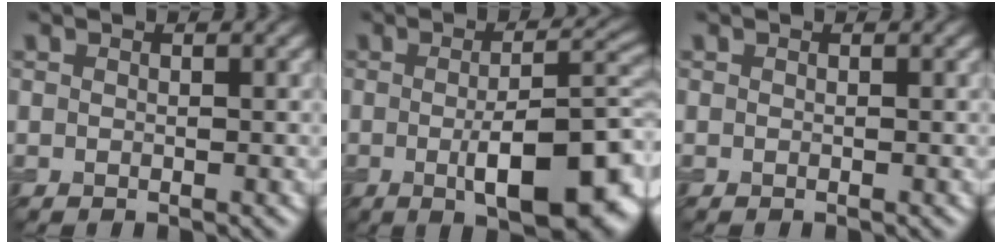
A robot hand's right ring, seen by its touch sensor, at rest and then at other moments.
{"total": 10.4, "force": [-2.3, 3.1, 9.6], "torque": [-0.139, -0.013, -0.035]}
{"total": 0.0}